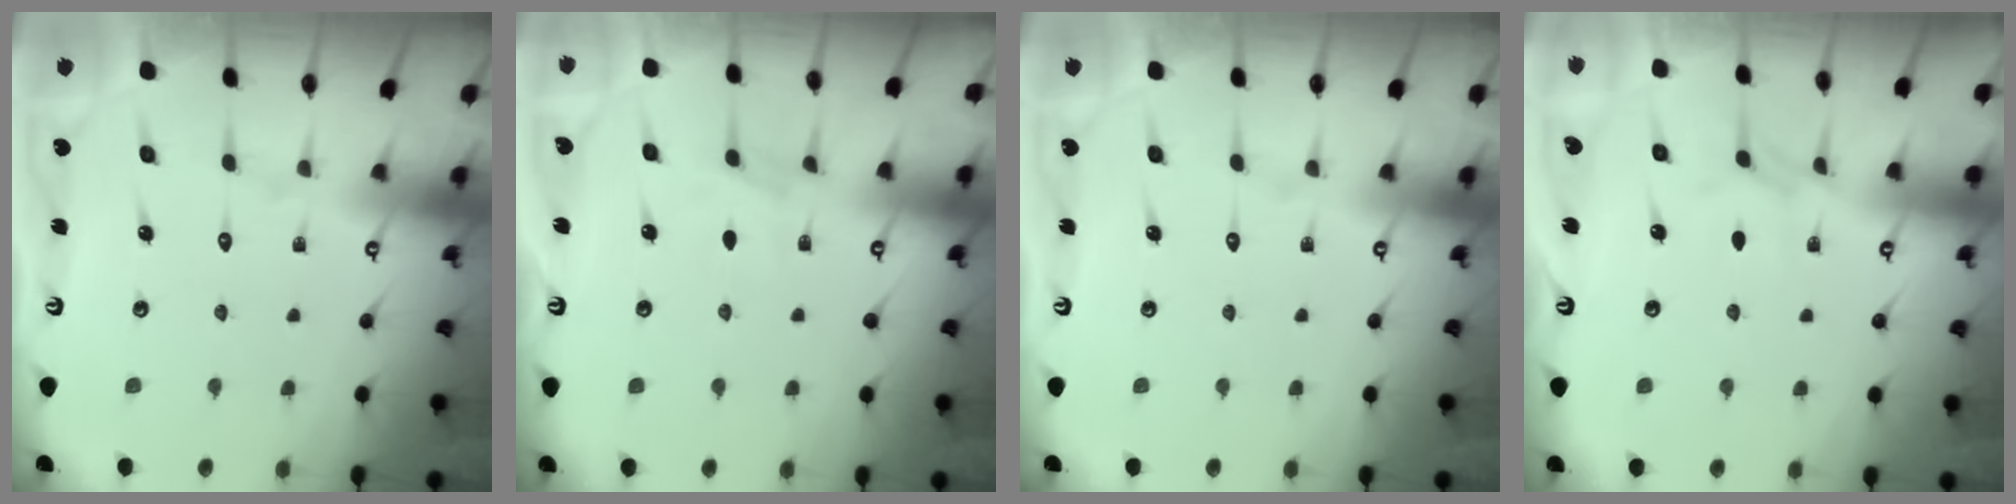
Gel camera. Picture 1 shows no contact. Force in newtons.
{"total": 3.5, "press": 3.5, "slide": 0.4}
{"total": 0.0}
{"total": 3.2, "press": 3.2, "slide": 0.4}